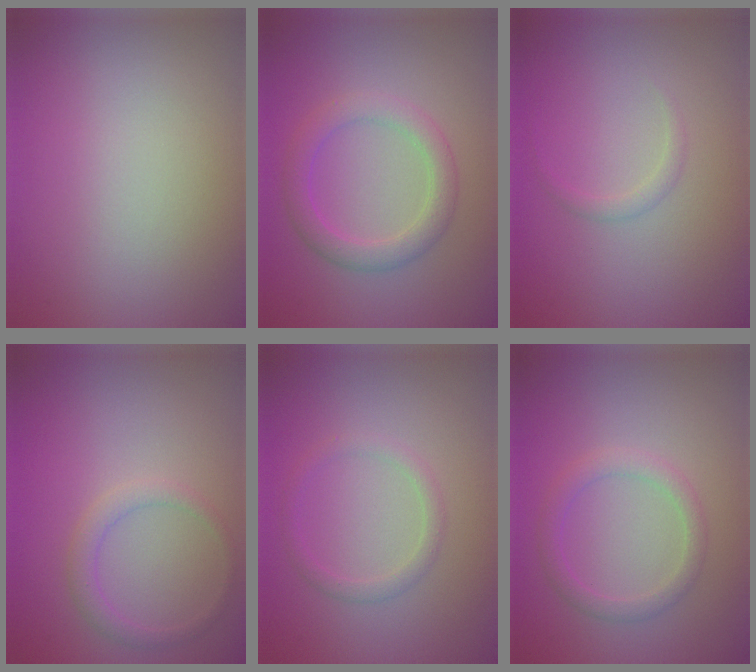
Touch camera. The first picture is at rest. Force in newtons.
{"total": 3.1, "press": 3.1, "slide": 0.1}
{"total": 0.8, "press": 0.8, "slide": 0.1}
{"total": 1.7, "press": 1.7, "slide": 0.1}
{"total": 1.5, "press": 1.5, "slide": 0.1}
{"total": 2.0, "press": 2.0, "slide": 0.1}